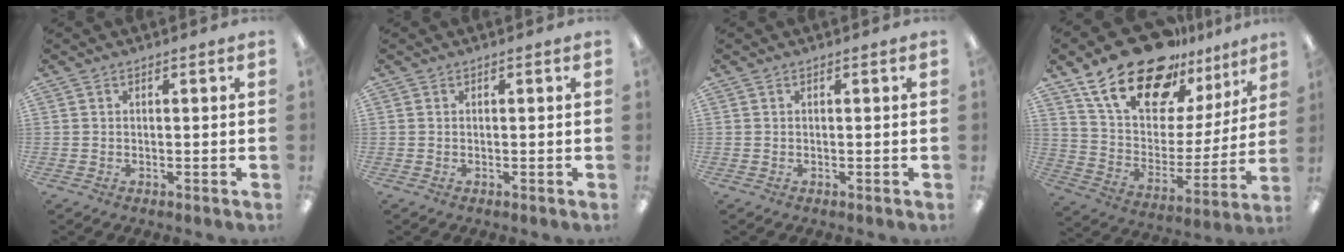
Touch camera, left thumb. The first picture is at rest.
{"total": 0.0}
{"total": 0.0}
{"total": 23.7, "force": [17.3, 11.5, 11.6], "torque": [-0.199, -0.112, 0.306]}